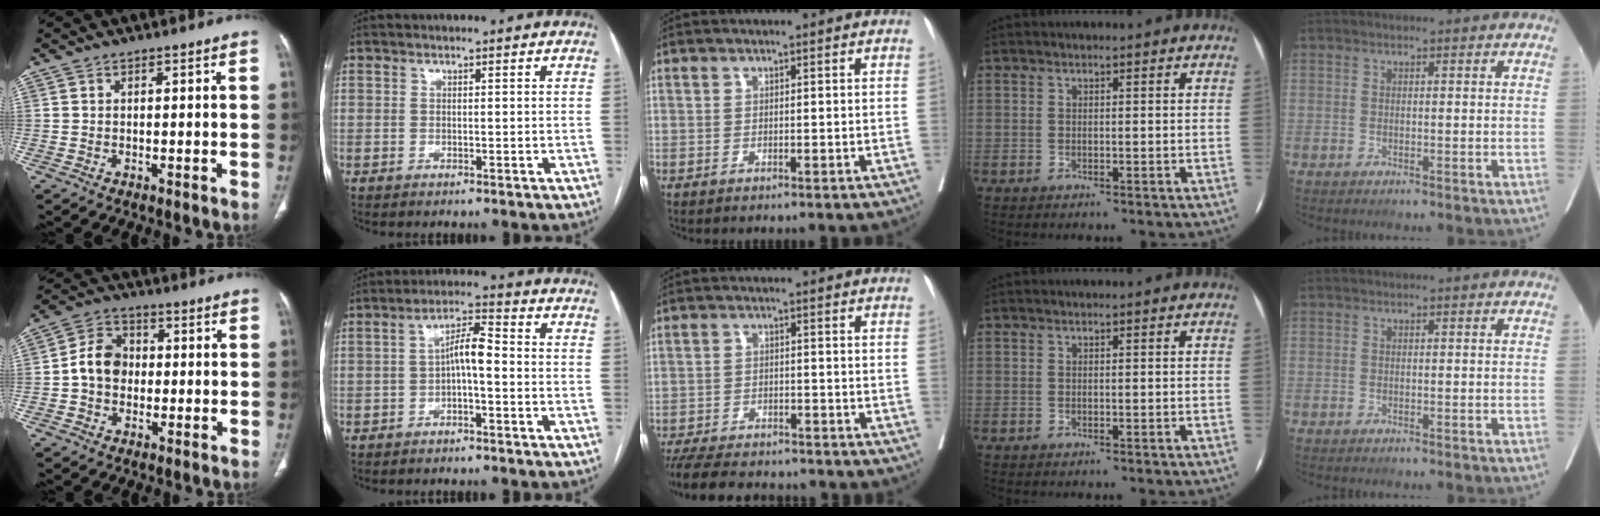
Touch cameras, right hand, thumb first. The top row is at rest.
{"thumb": {"total": 7.7, "force": [-0.4, 6.3, 4.5], "torque": [-0.062, 0.024, -0.018]}, "index": {"total": 5.1, "force": [-0.6, 1.2, 4.9], "torque": [-0.087, 0.021, -0.012]}, "middle": {"total": 12.4, "force": [-11.1, 3.1, 4.8], "torque": [-0.093, -0.011, -0.158]}}